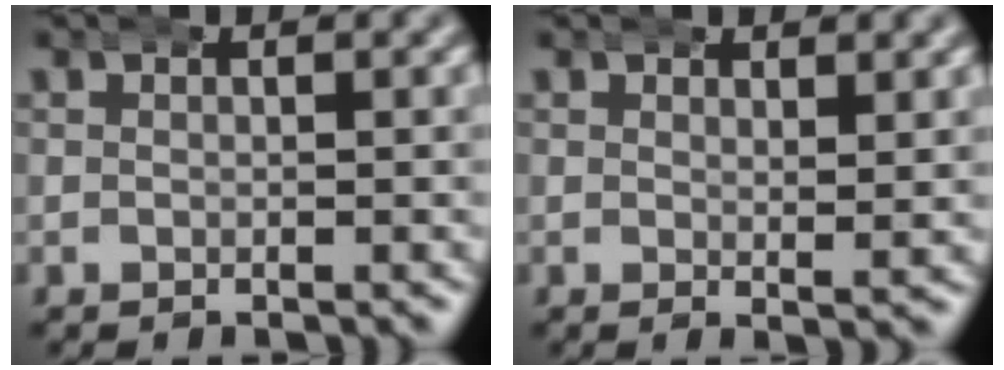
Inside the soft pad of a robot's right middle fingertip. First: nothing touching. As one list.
[{"total": 1.3, "force": [1.1, -0.1, 0.6], "torque": [-0.011, -0.013, 0.019]}]